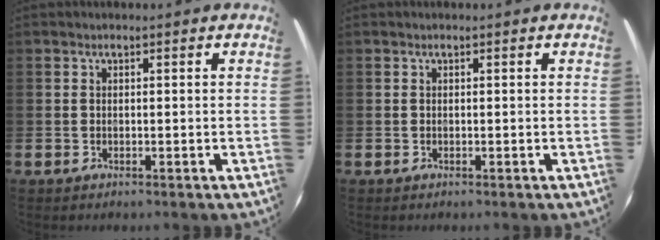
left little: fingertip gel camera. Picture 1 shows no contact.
{"total": 0.0}